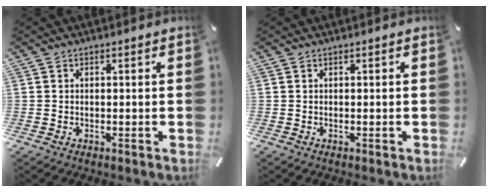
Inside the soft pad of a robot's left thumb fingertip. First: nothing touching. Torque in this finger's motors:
{"motor_torque": [-0.02, -0.14, 0.03, 0.03, 0.05]}